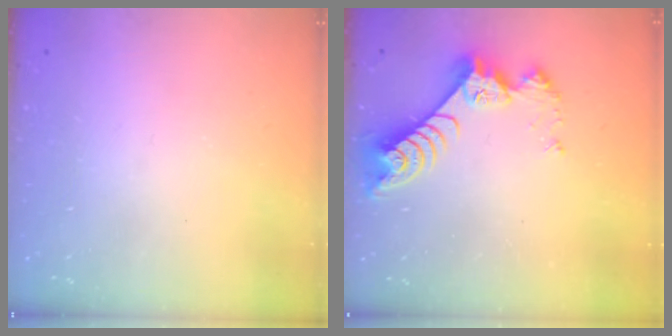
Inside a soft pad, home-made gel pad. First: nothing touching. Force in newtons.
{"total": 9.4, "press": 9.3, "slide": 0.8}